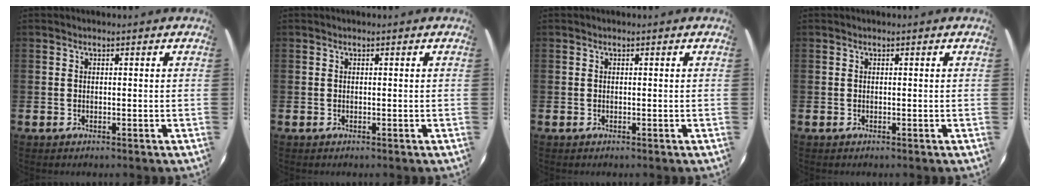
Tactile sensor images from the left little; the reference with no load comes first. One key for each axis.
{"total": 0.0}
{"total": 0.0}
{"total": 0.0}